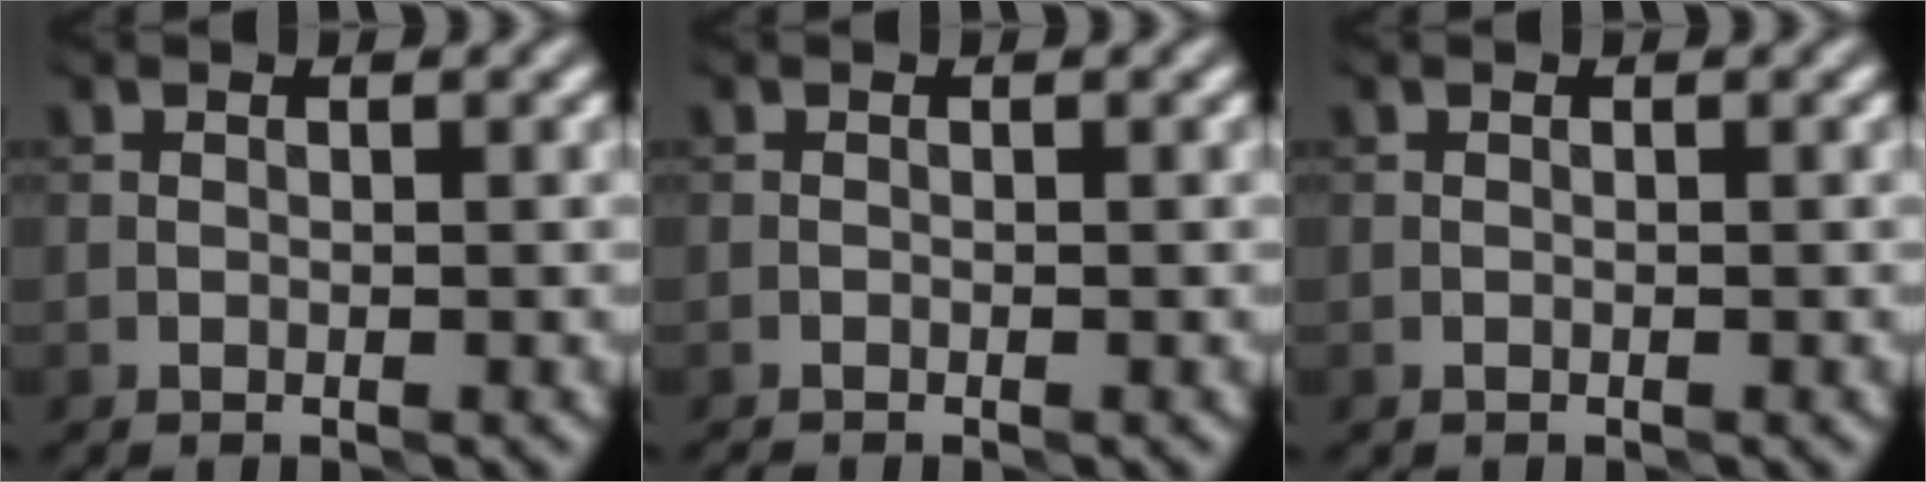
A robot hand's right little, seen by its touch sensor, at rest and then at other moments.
{"total": 0.7, "force": [-0.7, -0.1, 0.0], "torque": [-0.002, -0.006, -0.018]}
{"total": 0.0}